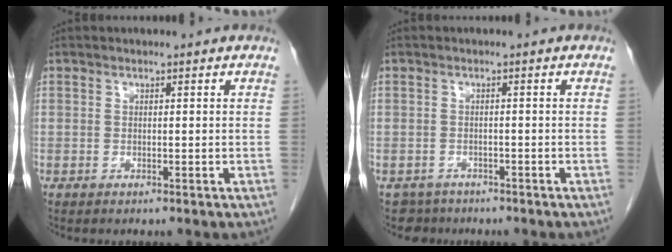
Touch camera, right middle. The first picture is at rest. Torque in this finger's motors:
{"motor_torque": [-0.09, 0.13, 0.00, 0.00]}